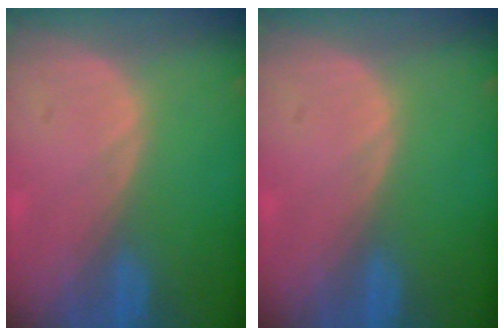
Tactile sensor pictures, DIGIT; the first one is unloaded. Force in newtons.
{"total": 0.0}